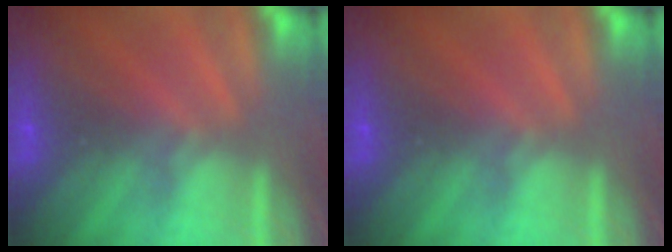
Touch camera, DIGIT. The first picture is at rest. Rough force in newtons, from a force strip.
{"total": 0.0}